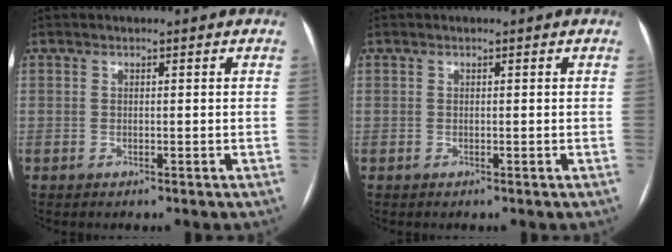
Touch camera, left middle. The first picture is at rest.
{"total": 0.0}